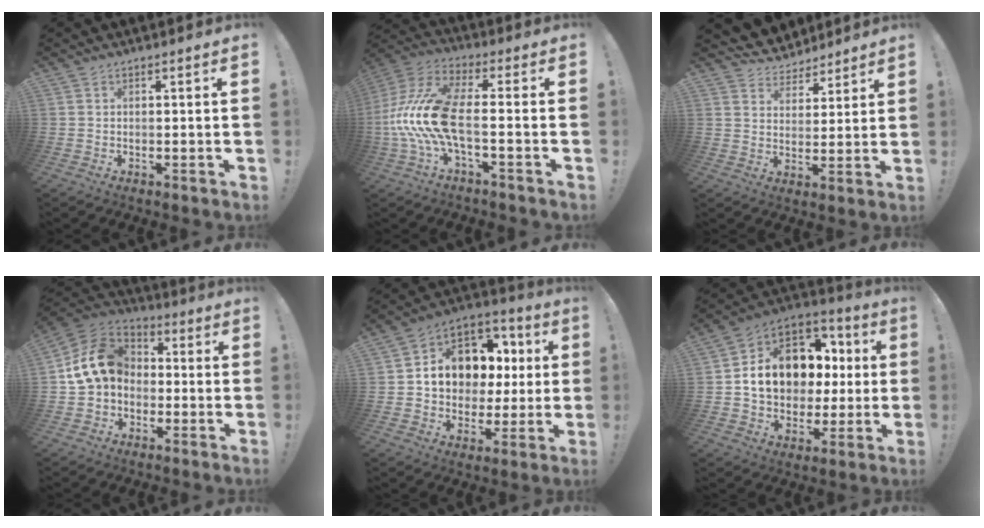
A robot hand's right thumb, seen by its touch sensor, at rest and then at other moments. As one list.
[{"total": 16.3, "force": [-2.4, 6.5, 14.7], "torque": [-0.298, 0.011, -0.035]}, {"total": 6.7, "force": [5.3, 4.0, 0.4], "torque": [-0.010, -0.044, 0.105]}, {"total": 15.3, "force": [1.7, 11.9, 9.5], "torque": [-0.158, 0.020, 0.040]}, {"total": 12.9, "force": [2.8, 10.8, 6.6], "torque": [-0.096, -0.016, 0.068]}, {"total": 16.0, "force": [2.6, 12.5, 9.7], "torque": [-0.146, -0.001, 0.067]}]